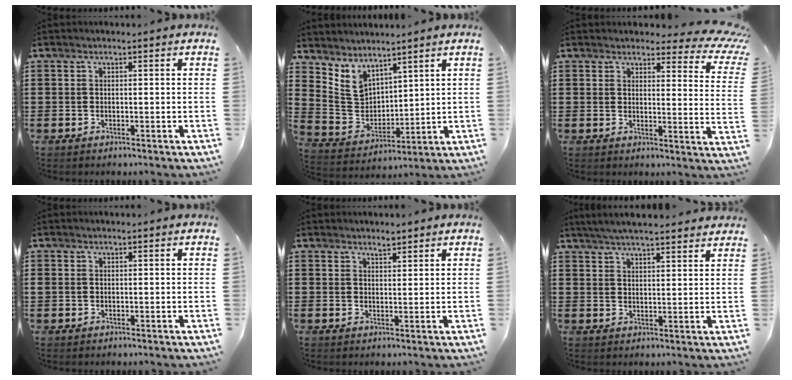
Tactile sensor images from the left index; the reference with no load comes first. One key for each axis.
{"total": 5.3, "fx": 4.1, "fy": 3.1, "fz": 1.1, "tx": -0.050, "ty": -0.018, "tz": 0.079}
{"total": 4.2, "fx": 3.5, "fy": 1.1, "fz": 1.9, "tx": -0.038, "ty": -0.018, "tz": 0.059}
{"total": 0.6, "fx": 0.0, "fy": 0.6, "fz": 0.2, "tx": -0.007, "ty": 0.005, "tz": -0.001}
{"total": 1.9, "fx": 1.7, "fy": 0.4, "fz": 0.6, "tx": -0.014, "ty": 0.001, "tz": 0.033}
{"total": 4.4, "fx": 4.2, "fy": 0.0, "fz": 1.5, "tx": -0.040, "ty": -0.010, "tz": 0.075}